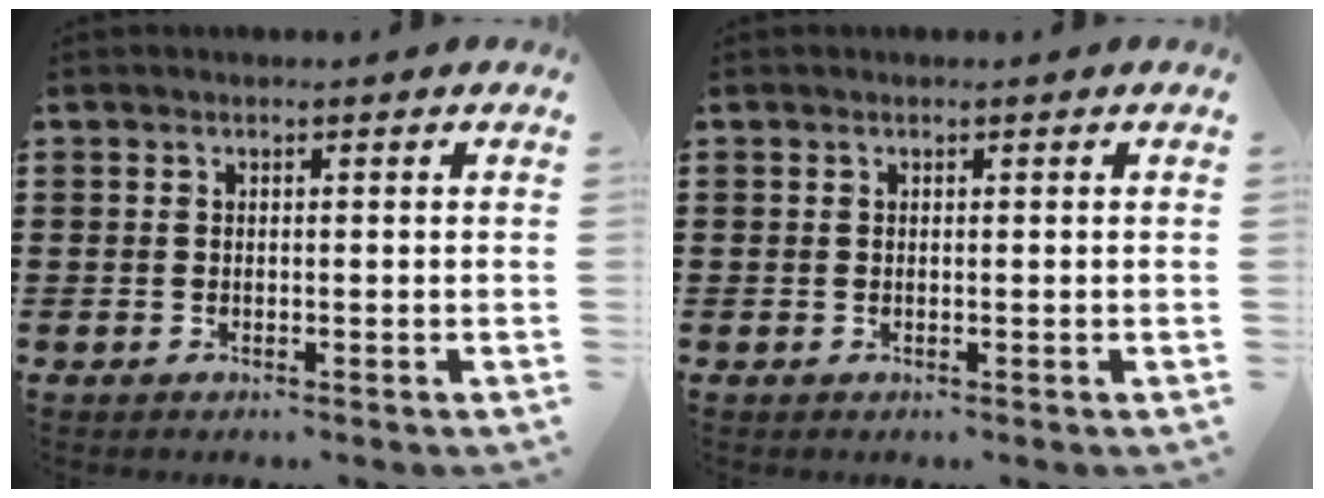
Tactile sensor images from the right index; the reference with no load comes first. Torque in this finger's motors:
{"motor_torque": [-0.72, 0.72, 0.00, 0.00]}